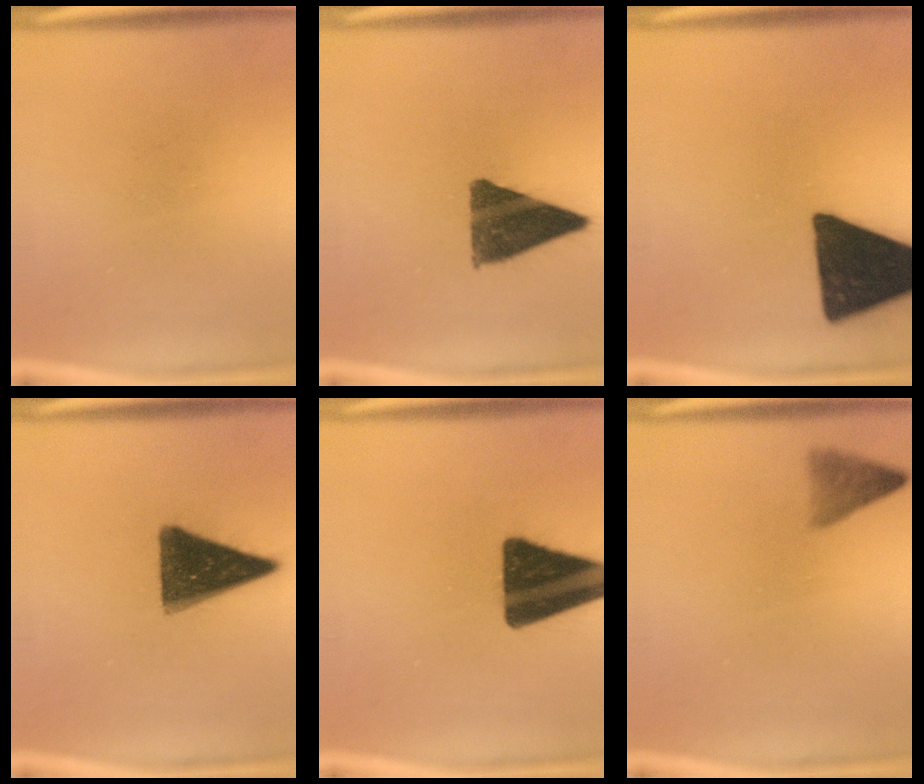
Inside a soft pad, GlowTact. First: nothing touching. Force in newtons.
{"total": 11.9}
{"total": 18.0}
{"total": 14.7}
{"total": 18.5}
{"total": 2.8}